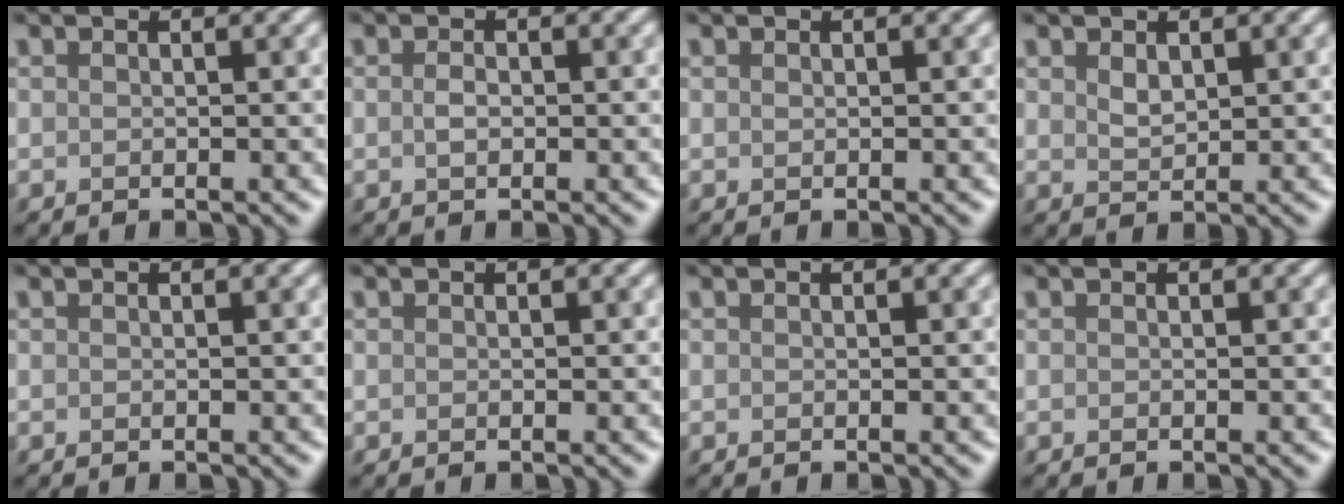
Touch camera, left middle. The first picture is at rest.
{"total": 1.1, "force": [-0.1, 0.7, 0.9], "torque": [-0.019, 0.000, -0.003]}
{"total": 0.0}
{"total": 1.4, "force": [0.7, 0.8, 0.9], "torque": [-0.020, -0.001, 0.019]}
{"total": 0.0}
{"total": 0.0}
{"total": 0.0}
{"total": 0.0}